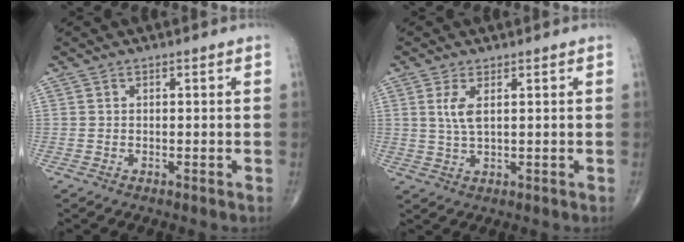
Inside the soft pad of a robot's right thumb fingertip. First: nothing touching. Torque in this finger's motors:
{"motor_torque": [-0.11, 0.09, -0.06, 0.07, -0.02]}